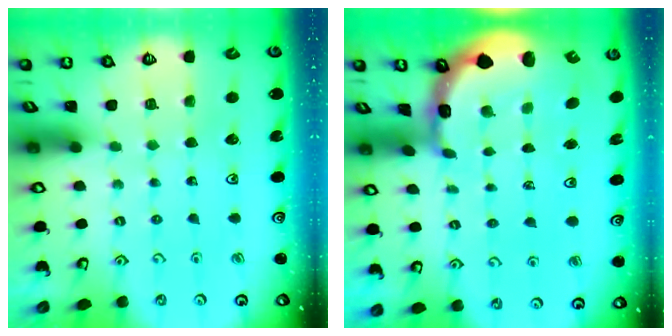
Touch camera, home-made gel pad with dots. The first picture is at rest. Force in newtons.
{"total": 2.2, "press": 2.0, "slide": 0.9}